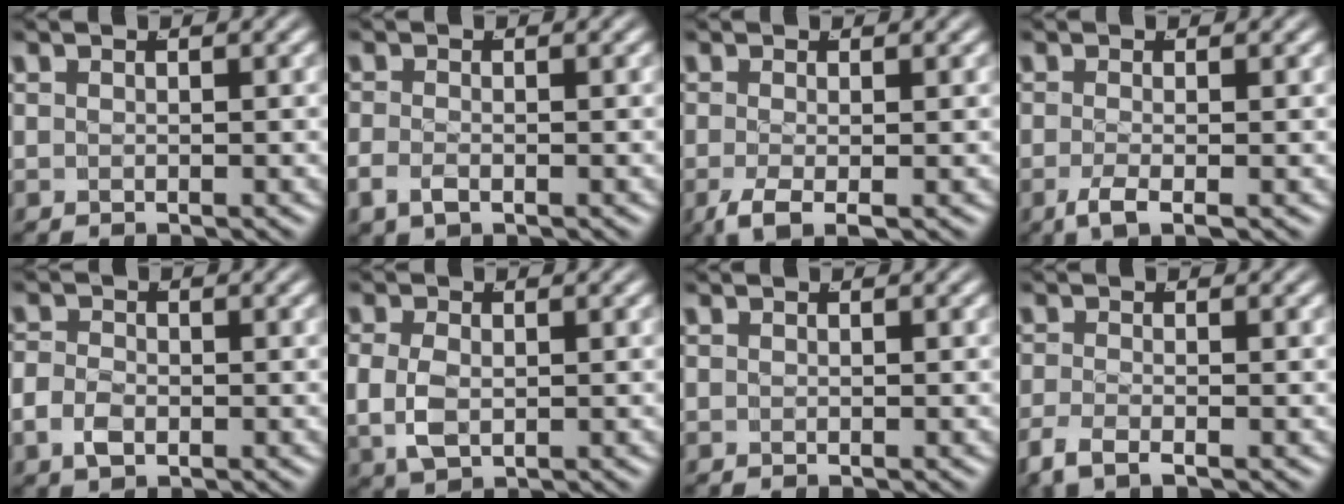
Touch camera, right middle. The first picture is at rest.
{"total": 1.8, "force": [-1.0, 0.9, 1.1], "torque": [-0.030, -0.008, -0.012]}
{"total": 2.8, "force": [-1.7, 0.7, 2.1], "torque": [-0.051, -0.022, -0.017]}
{"total": 2.2, "force": [-1.4, 0.3, 1.7], "torque": [-0.044, -0.015, -0.018]}
{"total": 2.5, "force": [-0.9, 1.9, 1.4], "torque": [-0.036, -0.011, -0.012]}
{"total": 3.2, "force": [-0.1, 2.3, 2.3], "torque": [-0.063, -0.016, 0.012]}
{"total": 0.0}
{"total": 2.4, "force": [-1.7, 0.5, 1.5], "torque": [-0.037, -0.009, -0.026]}